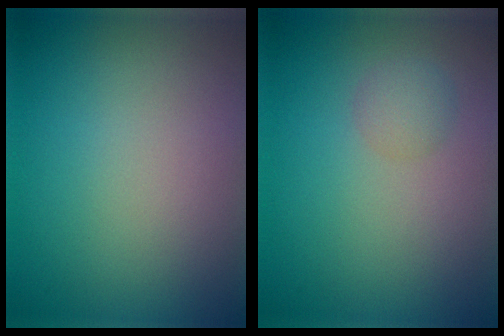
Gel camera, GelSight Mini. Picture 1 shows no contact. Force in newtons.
{"total": 1.5, "press": 1.5, "slide": 0.0}